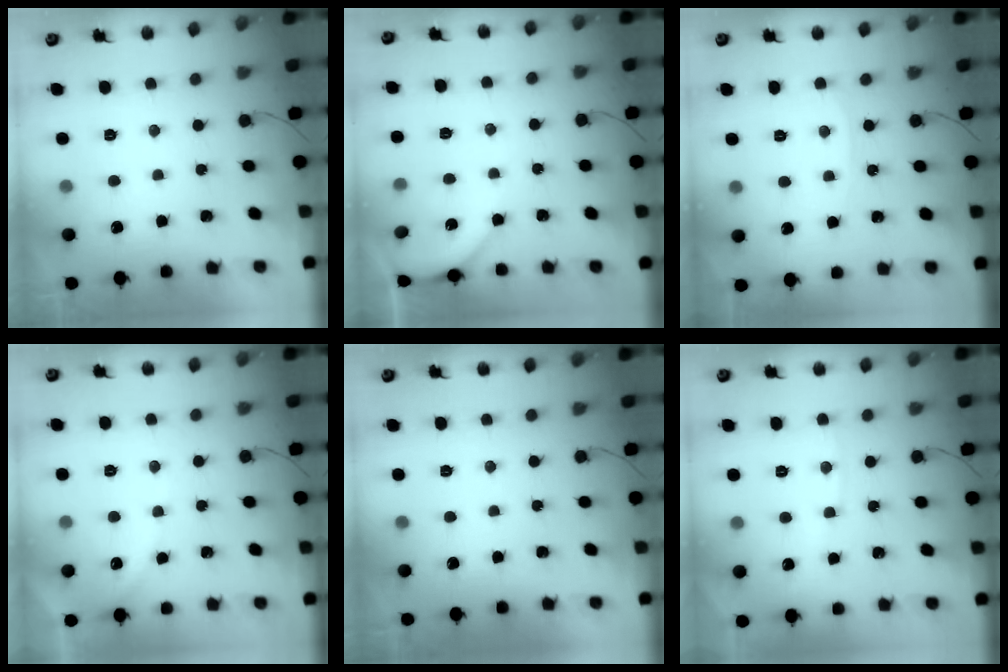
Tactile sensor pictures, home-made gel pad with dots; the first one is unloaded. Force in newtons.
{"total": 4.4, "press": 4.4, "slide": 0.6}
{"total": 3.6, "press": 3.6, "slide": 0.3}
{"total": 4.3, "press": 4.3, "slide": 0.7}
{"total": 0.0}
{"total": 5.1, "press": 5.1, "slide": 0.6}